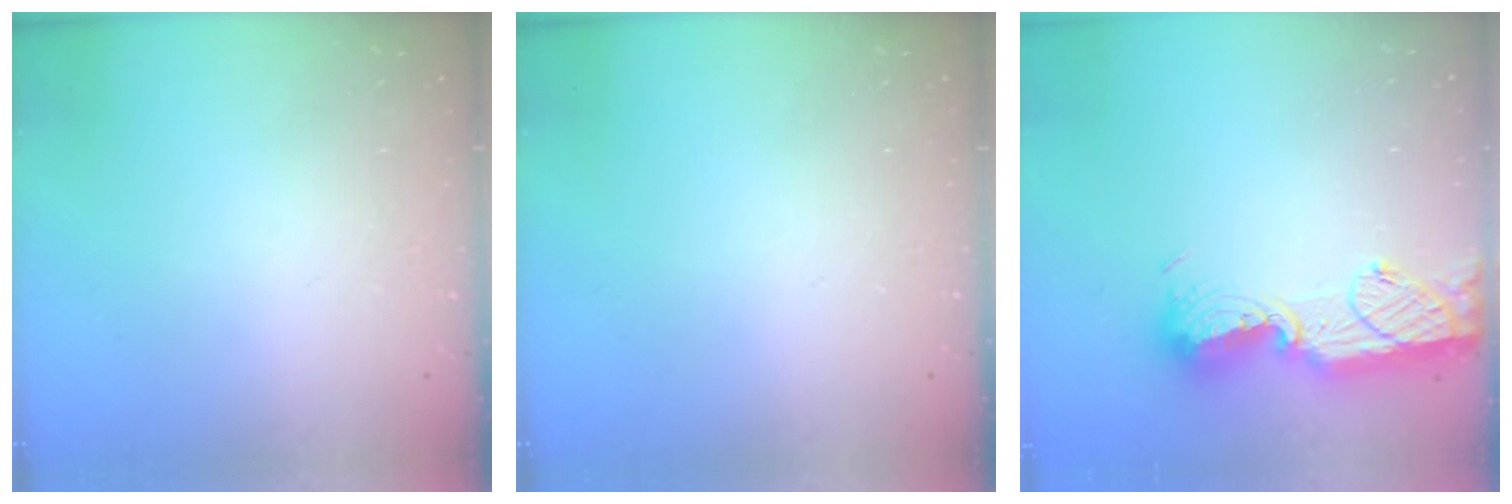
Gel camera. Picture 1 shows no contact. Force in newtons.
{"total": 0.0}
{"total": 12.9, "press": 12.8, "slide": 1.2}